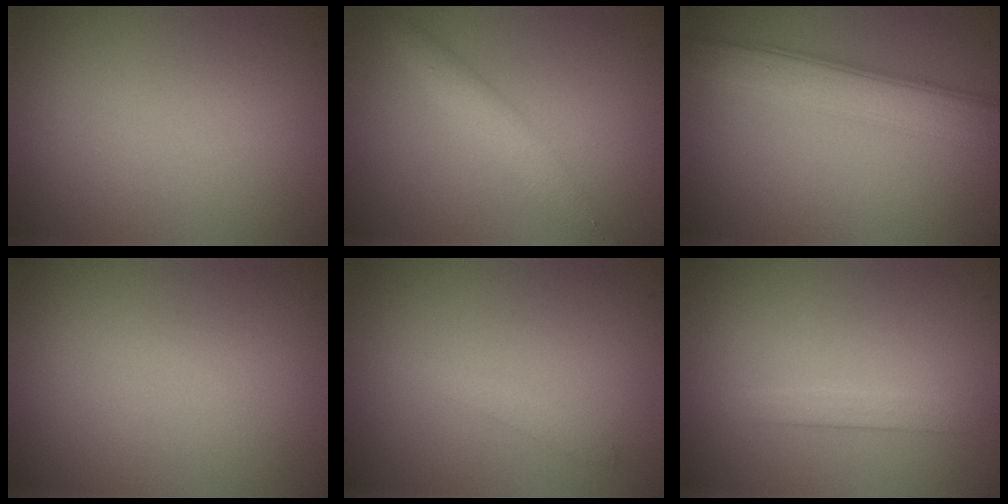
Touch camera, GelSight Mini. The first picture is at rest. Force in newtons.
{"total": 2.9, "press": 2.9, "slide": 0.1}
{"total": 4.9, "press": 4.9, "slide": 0.1}
{"total": 0.0}
{"total": 1.0, "press": 1.0, "slide": 0.1}
{"total": 1.5, "press": 1.5, "slide": 0.1}